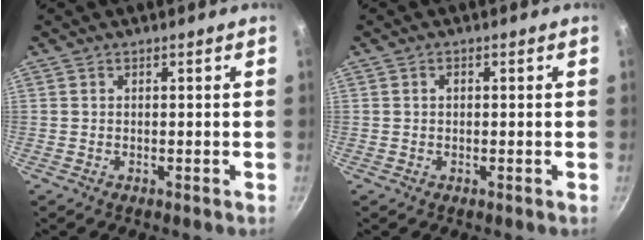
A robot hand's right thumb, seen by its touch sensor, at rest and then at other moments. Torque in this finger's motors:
{"motor_torque": [-0.01, -0.05, -0.29, 0.00, 0.03]}